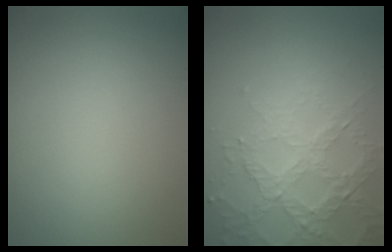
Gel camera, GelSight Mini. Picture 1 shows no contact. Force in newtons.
{"total": 4.4, "press": 4.1, "slide": 1.6}